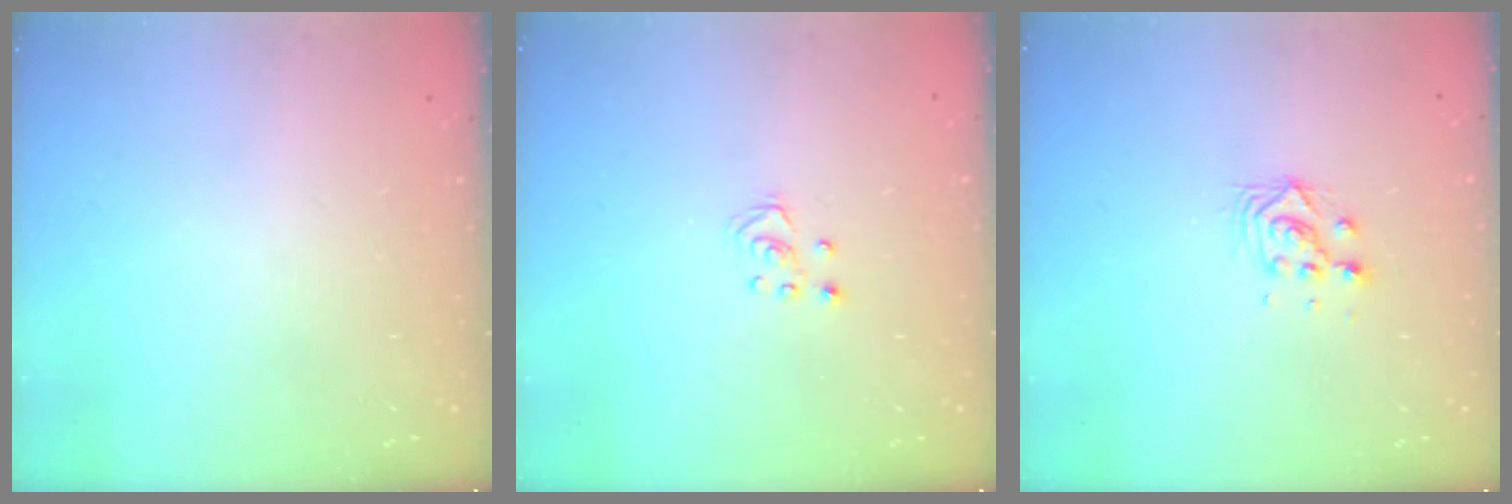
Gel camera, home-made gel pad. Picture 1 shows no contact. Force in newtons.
{"total": 2.5, "press": 2.5, "slide": 0.2}
{"total": 4.8, "press": 4.8, "slide": 0.1}